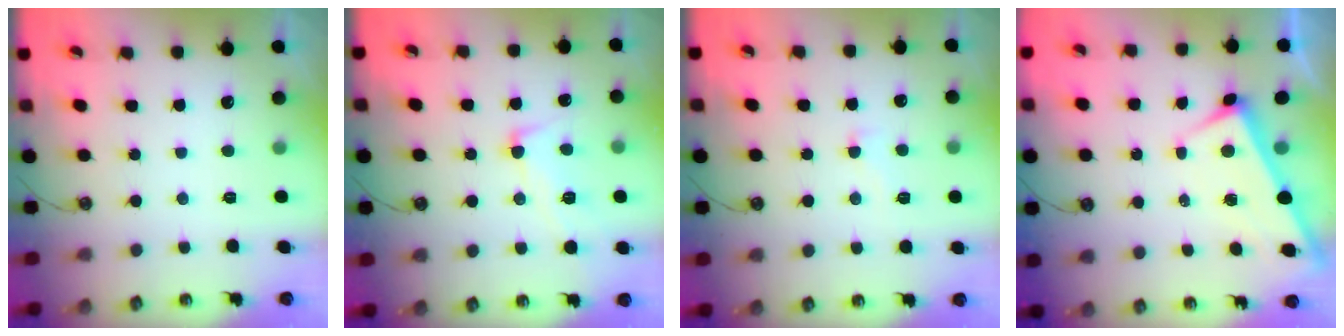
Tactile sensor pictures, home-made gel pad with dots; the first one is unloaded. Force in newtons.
{"total": 3.3, "press": 3.1, "slide": 1.1}
{"total": 2.3, "press": 2.1, "slide": 0.9}
{"total": 2.7, "press": 2.7, "slide": 0.2}